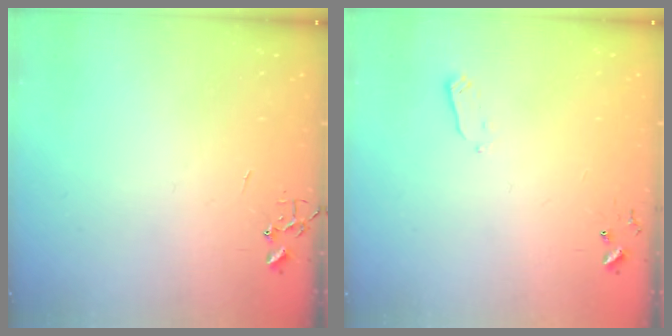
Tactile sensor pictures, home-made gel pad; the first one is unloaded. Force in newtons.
{"total": 2.4, "press": 2.3, "slide": 0.4}